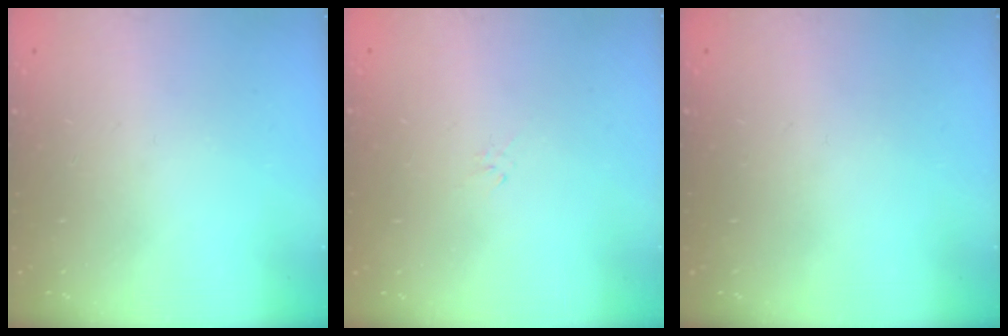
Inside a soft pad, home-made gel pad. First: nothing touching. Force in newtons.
{"total": 0.7, "press": 0.5, "slide": 0.4}
{"total": 0.0}